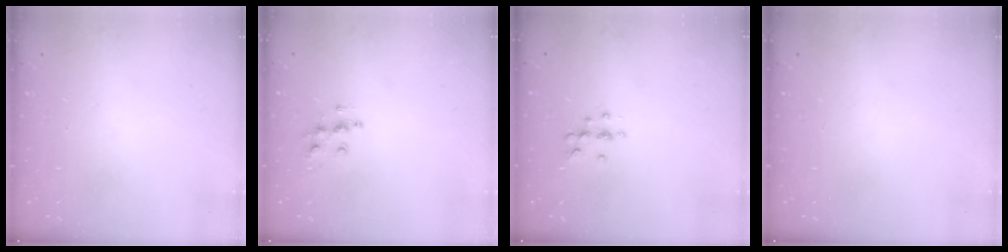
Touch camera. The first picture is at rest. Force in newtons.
{"total": 7.3, "press": 7.3, "slide": 0.1}
{"total": 7.3, "press": 7.2, "slide": 1.2}
{"total": 0.0}